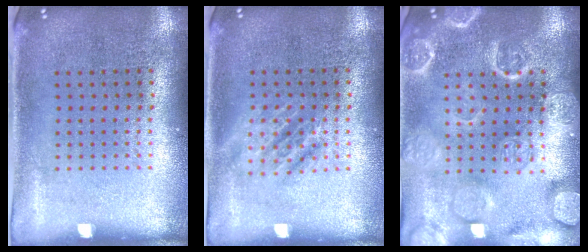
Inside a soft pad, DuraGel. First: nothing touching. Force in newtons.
{"total": 1.0, "press": 1.0, "slide": 0.2}
{"total": 5.8, "press": 5.7, "slide": 0.8}